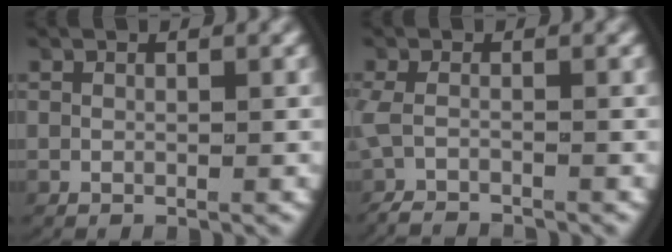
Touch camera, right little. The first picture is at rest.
{"total": 3.3, "force": [-2.9, 1.1, 1.2], "torque": [-0.047, -0.017, -0.039]}